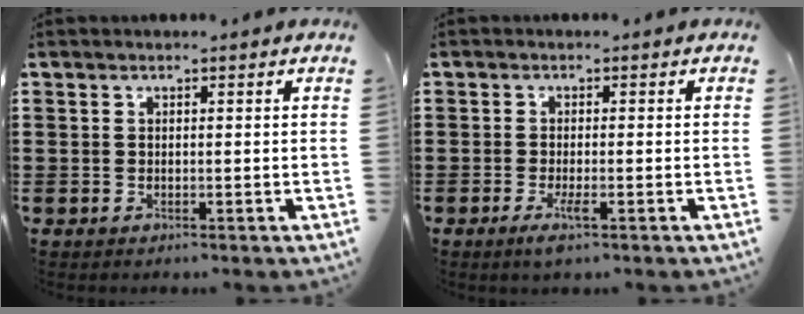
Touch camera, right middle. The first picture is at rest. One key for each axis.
{"total": 2.6, "fx": -1.0, "fy": 0.3, "fz": 2.3, "tx": -0.052, "ty": -0.009, "tz": -0.022}